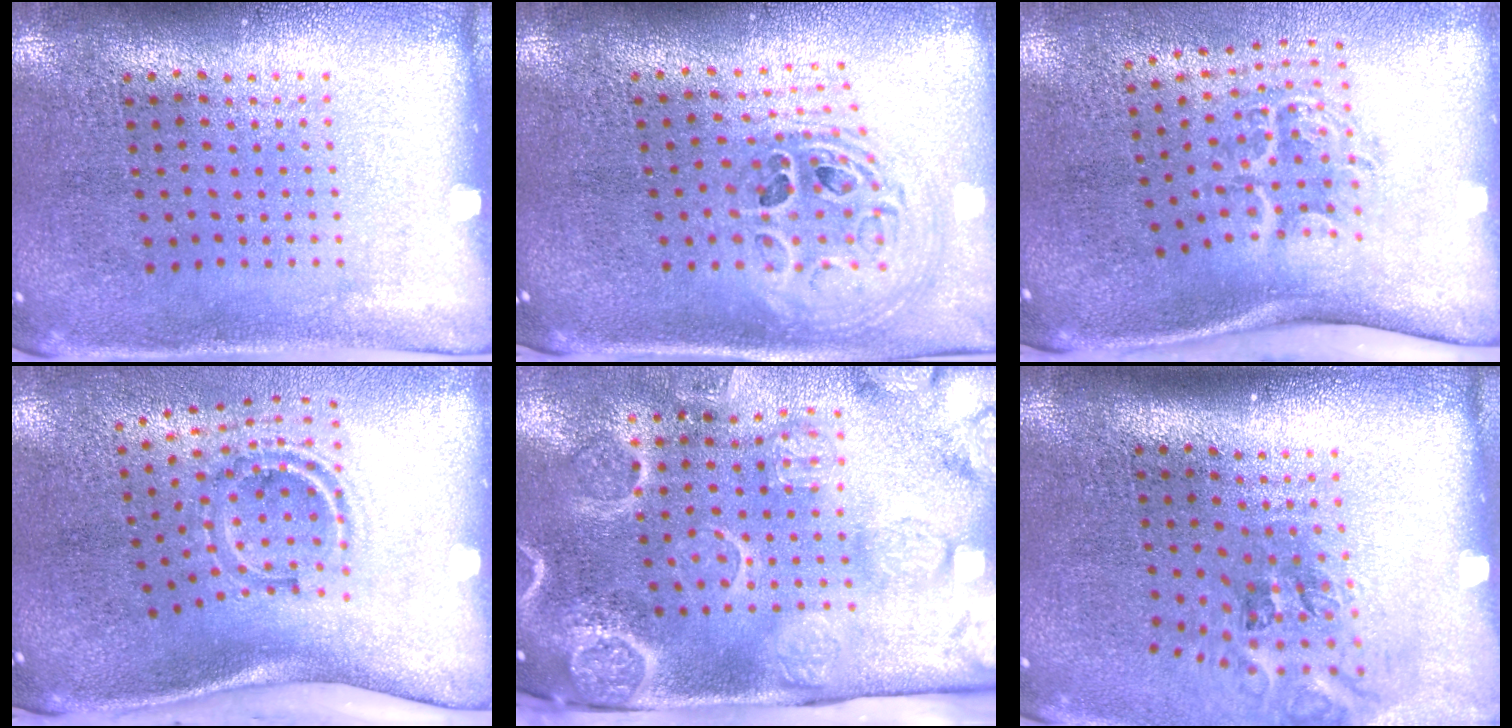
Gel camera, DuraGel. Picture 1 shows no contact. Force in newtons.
{"total": 1.5, "press": 1.4, "slide": 0.7}
{"total": 2.2, "press": 1.4, "slide": 1.7}
{"total": 2.0, "press": 1.2, "slide": 1.7}
{"total": 4.3, "press": 3.4, "slide": 2.6}
{"total": 1.7, "press": 1.1, "slide": 1.2}